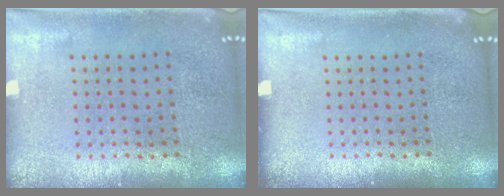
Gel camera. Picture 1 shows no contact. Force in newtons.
{"total": 0.0}